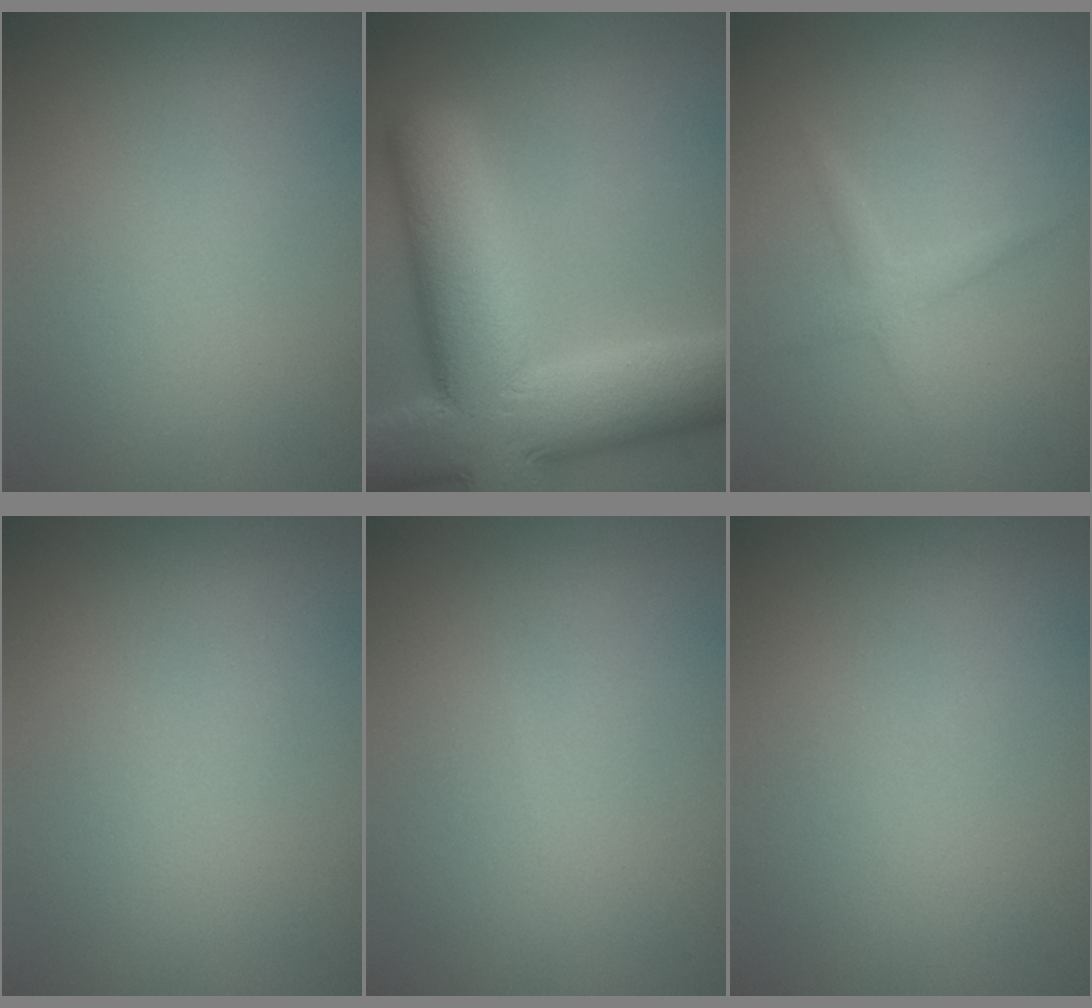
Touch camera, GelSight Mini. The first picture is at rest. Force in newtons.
{"total": 14.2, "press": 14.2, "slide": 1.0}
{"total": 1.6, "press": 1.6, "slide": 0.0}
{"total": 0.0}
{"total": 0.0}
{"total": 0.0}